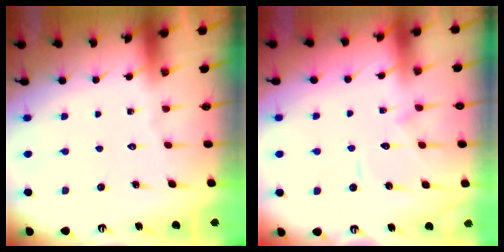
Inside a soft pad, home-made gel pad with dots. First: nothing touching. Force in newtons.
{"total": 9.3, "press": 9.3, "slide": 0.9}